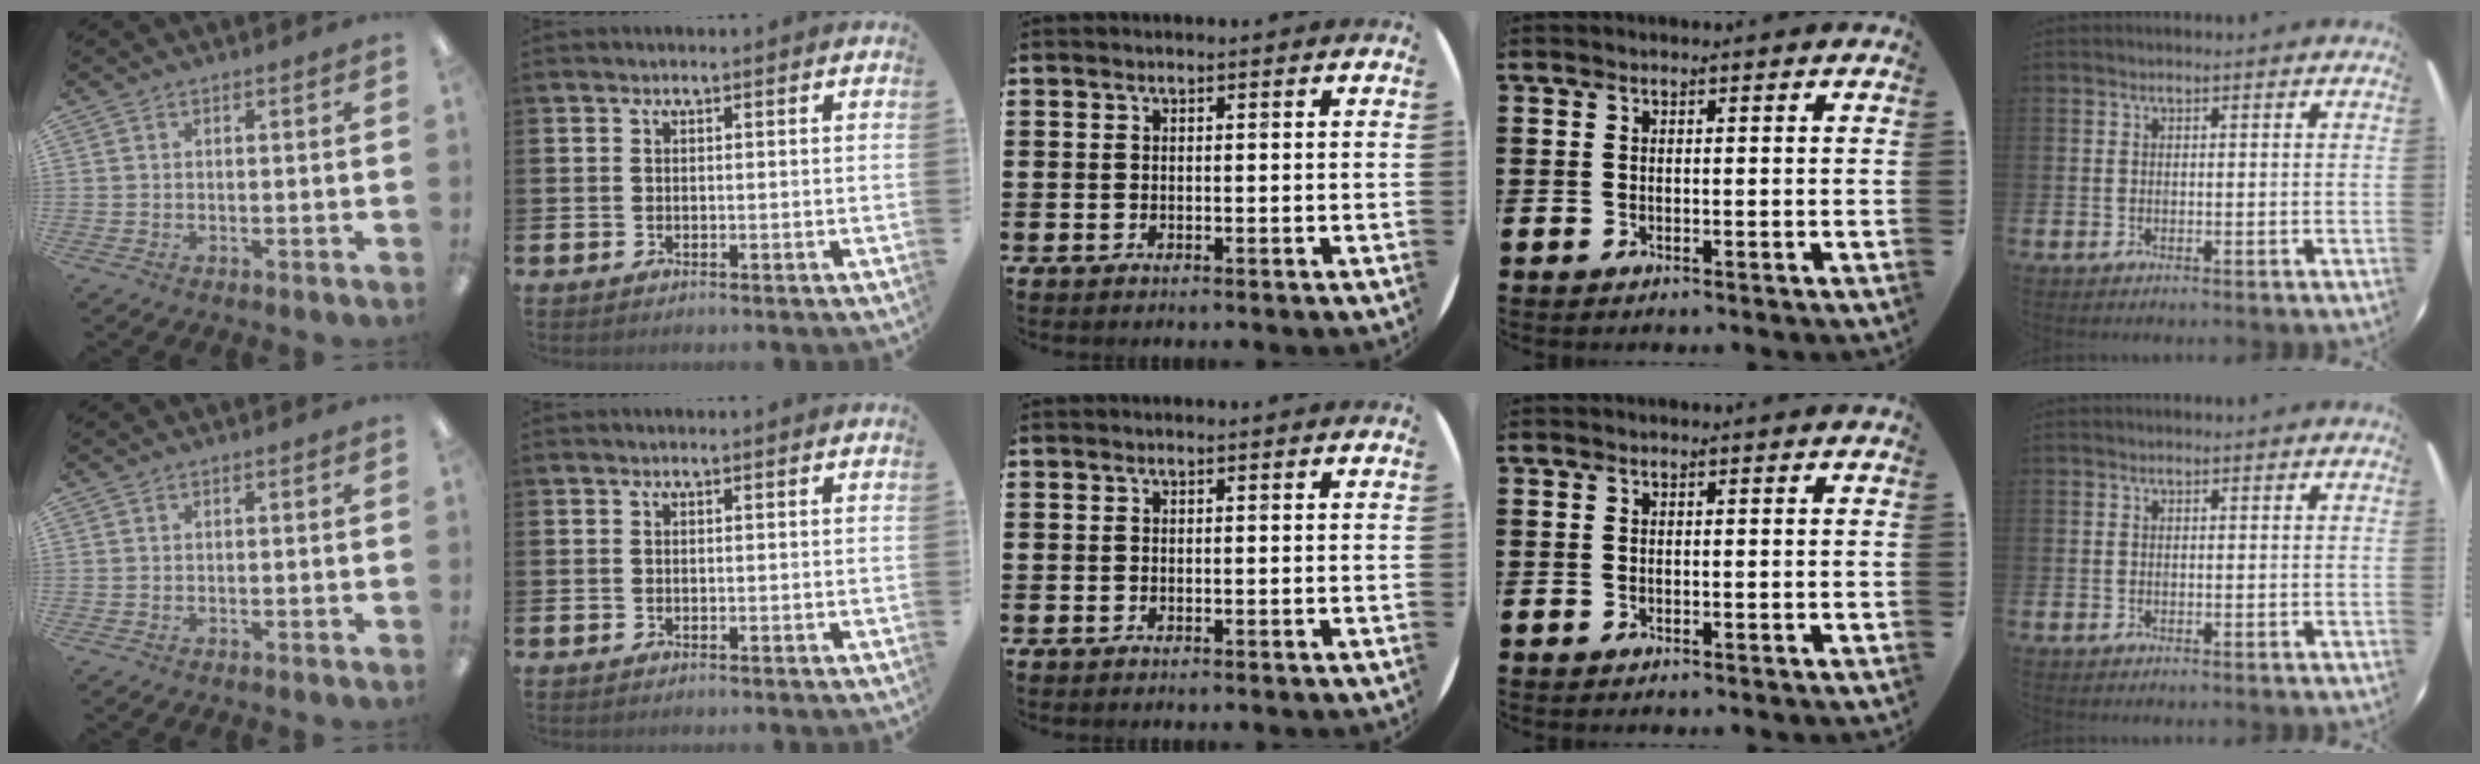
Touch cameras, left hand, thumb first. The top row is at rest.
{}